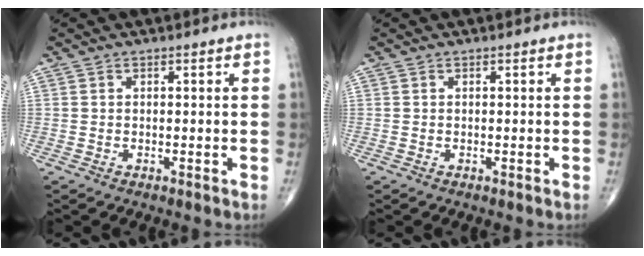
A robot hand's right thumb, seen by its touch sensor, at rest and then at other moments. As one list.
[{"total": 0.0}]